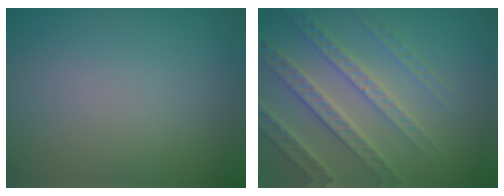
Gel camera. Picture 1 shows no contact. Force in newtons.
{"total": 5.8, "press": 4.8, "slide": 3.3}